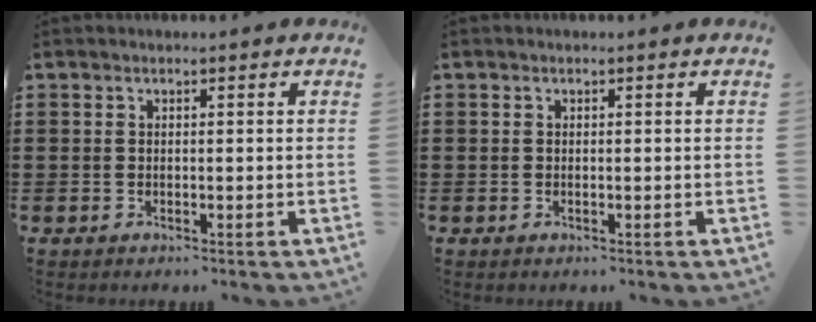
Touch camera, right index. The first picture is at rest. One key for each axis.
{"total": 0.0}